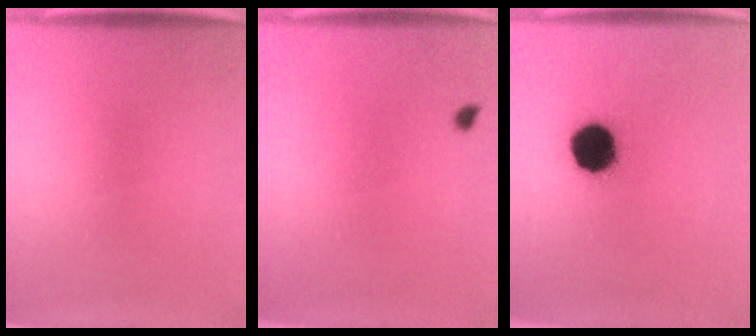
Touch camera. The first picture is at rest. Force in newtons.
{"total": 0.7}
{"total": 12.4}